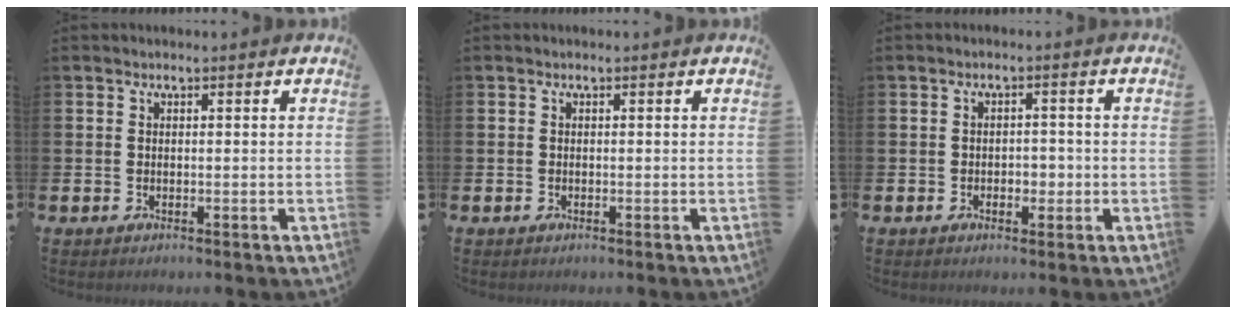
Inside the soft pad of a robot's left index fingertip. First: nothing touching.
{"total": 0.0}
{"total": 2.0, "force": [-0.8, 1.5, 1.1], "torque": [-0.011, 0.000, -0.021]}